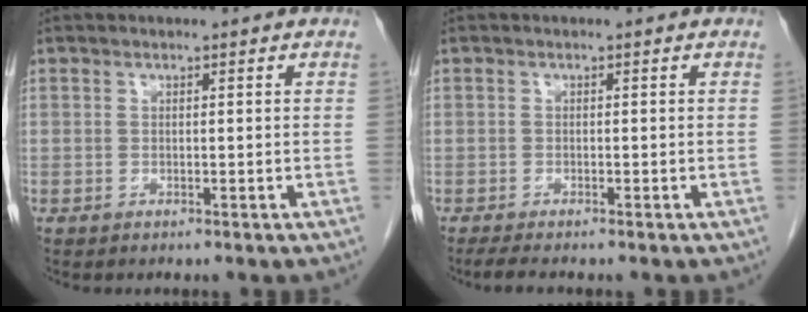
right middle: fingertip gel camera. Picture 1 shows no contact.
{"total": 2.7, "force": [-2.2, 0.1, 1.5], "torque": [-0.030, -0.009, -0.034]}